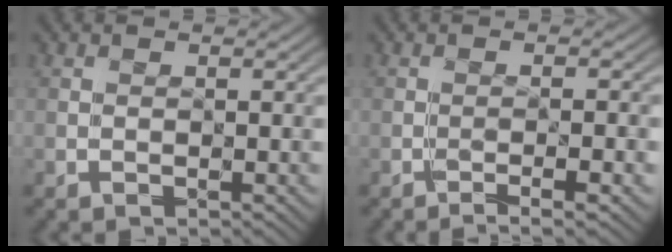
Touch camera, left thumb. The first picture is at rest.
{"total": 3.2, "force": [-2.1, 0.1, 2.5], "torque": [-0.041, 0.005, -0.033]}